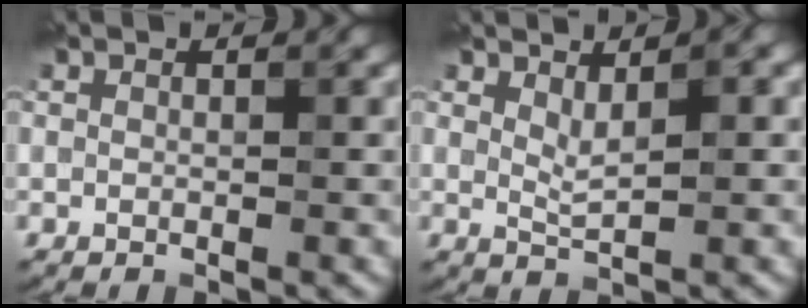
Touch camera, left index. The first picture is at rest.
{"total": 1.6, "force": [0.5, 0.4, 1.5], "torque": [-0.030, -0.002, 0.019]}